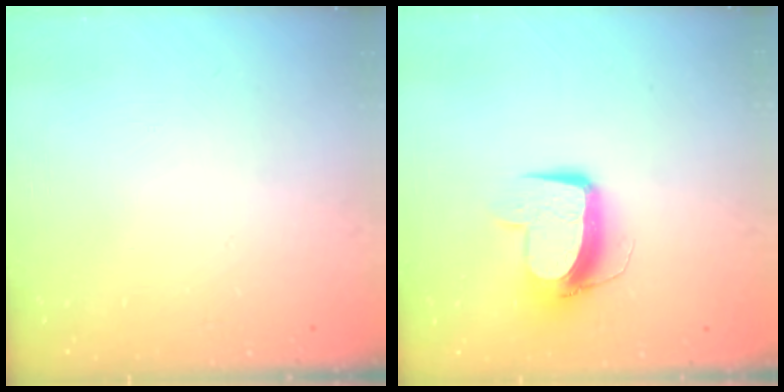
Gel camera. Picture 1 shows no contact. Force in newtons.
{"total": 10.6, "press": 10.5, "slide": 1.1}